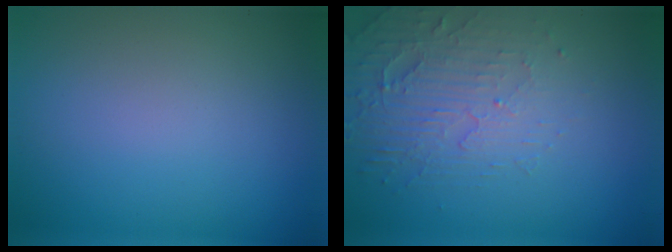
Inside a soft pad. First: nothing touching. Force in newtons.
{"total": 5.2, "press": 3.2, "slide": 4.0}